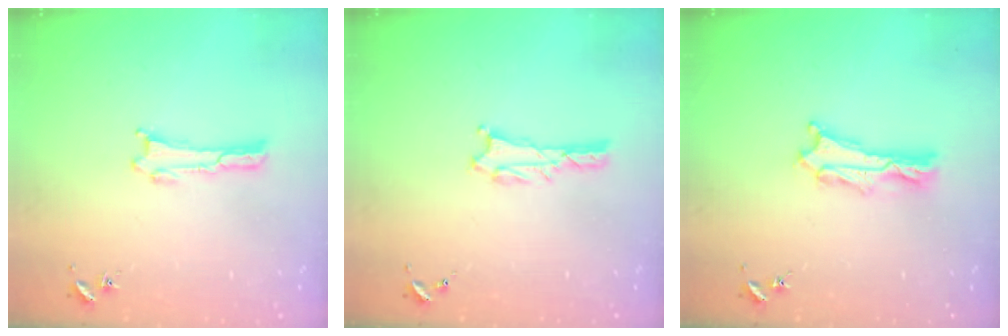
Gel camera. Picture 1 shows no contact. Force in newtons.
{"total": 1.0, "press": 1.0, "slide": 0.1}
{"total": 2.4, "press": 2.4, "slide": 0.3}